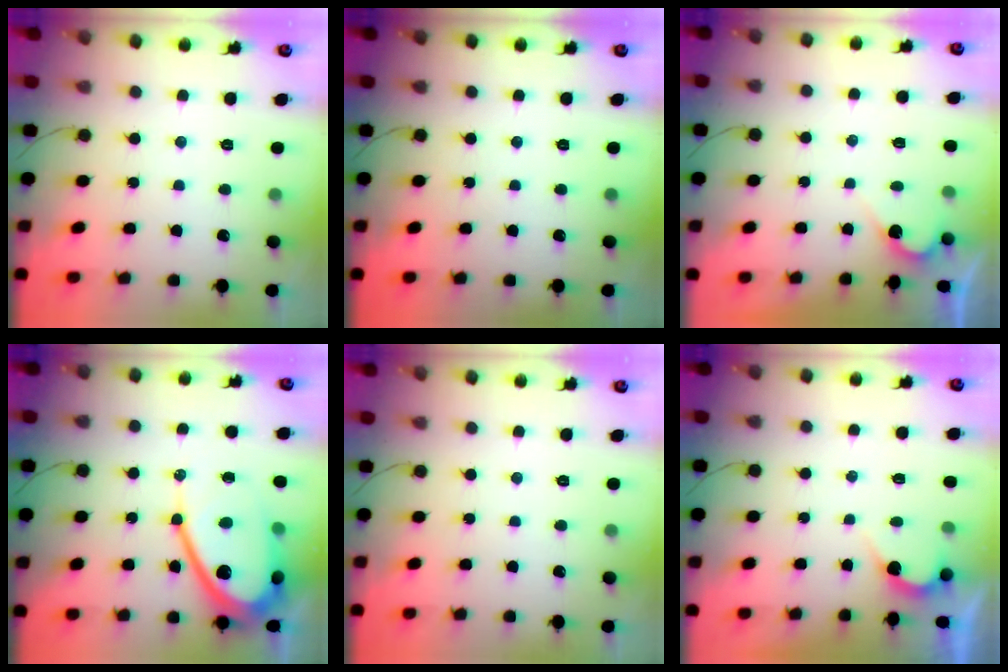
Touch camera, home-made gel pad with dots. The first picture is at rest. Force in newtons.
{"total": 0.0}
{"total": 2.7, "press": 2.7, "slide": 0.2}
{"total": 16.7, "press": 16.7, "slide": 1.4}
{"total": 0.0}
{"total": 3.0, "press": 3.0, "slide": 0.1}